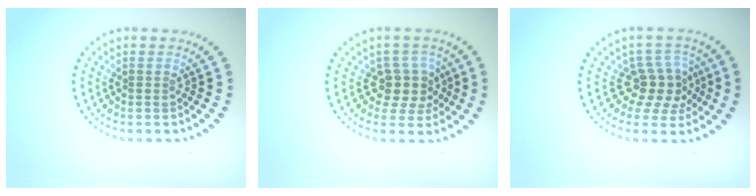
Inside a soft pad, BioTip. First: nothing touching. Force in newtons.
{"total": 3.0, "press": 2.5, "slide": 1.6}
{"total": 3.5, "press": 3.0, "slide": 1.9}